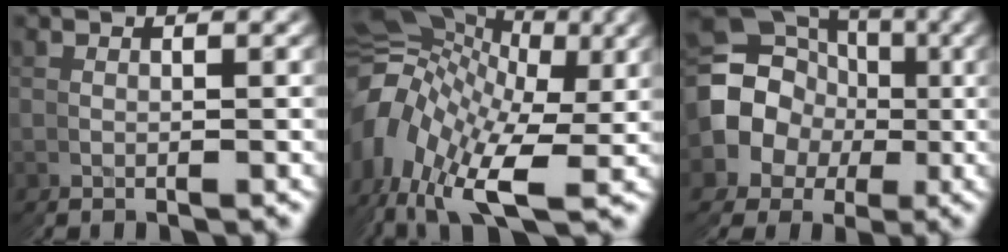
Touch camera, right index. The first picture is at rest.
{"total": 15.8, "force": [3.9, 11.3, 10.4], "torque": [-0.180, 0.020, 0.045]}
{"total": 16.1, "force": [0.9, 14.1, 7.6], "torque": [-0.146, -0.036, 0.020]}